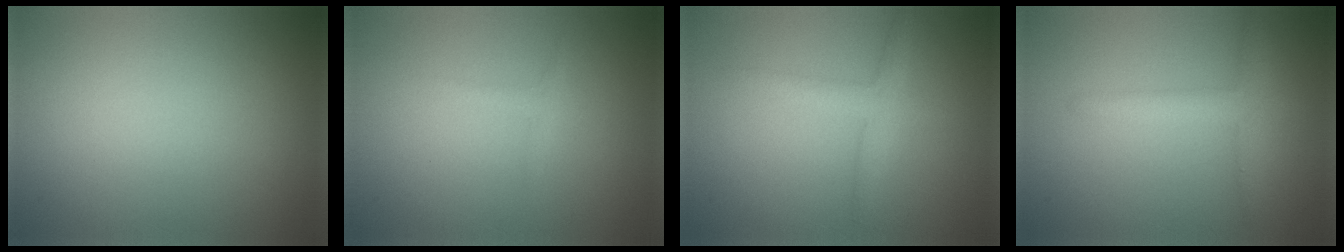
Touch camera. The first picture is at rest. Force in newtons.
{"total": 0.8, "press": 0.8, "slide": 0.1}
{"total": 2.4, "press": 2.4, "slide": 0.1}
{"total": 2.6, "press": 2.6, "slide": 0.2}